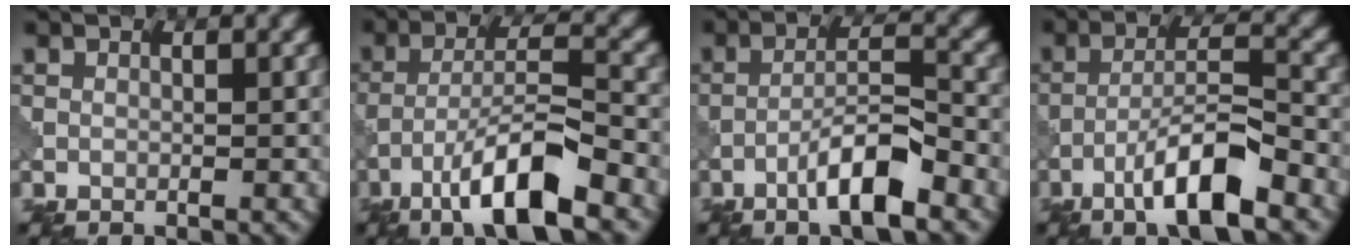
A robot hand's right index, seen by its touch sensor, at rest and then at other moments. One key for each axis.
{"total": 8.4, "fx": -5.0, "fy": 1.3, "fz": 6.6, "tx": -0.119, "ty": 0.014, "tz": -0.087}
{"total": 5.5, "fx": -3.5, "fy": 0.5, "fz": 4.2, "tx": -0.076, "ty": 0.015, "tz": -0.060}
{"total": 7.2, "fx": -4.4, "fy": 0.9, "fz": 5.6, "tx": -0.102, "ty": 0.016, "tz": -0.076}